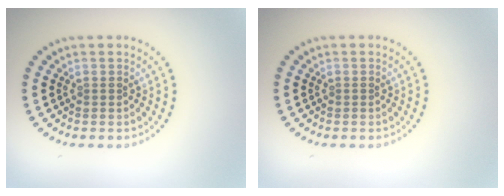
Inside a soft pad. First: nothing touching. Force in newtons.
{"total": 0.0}